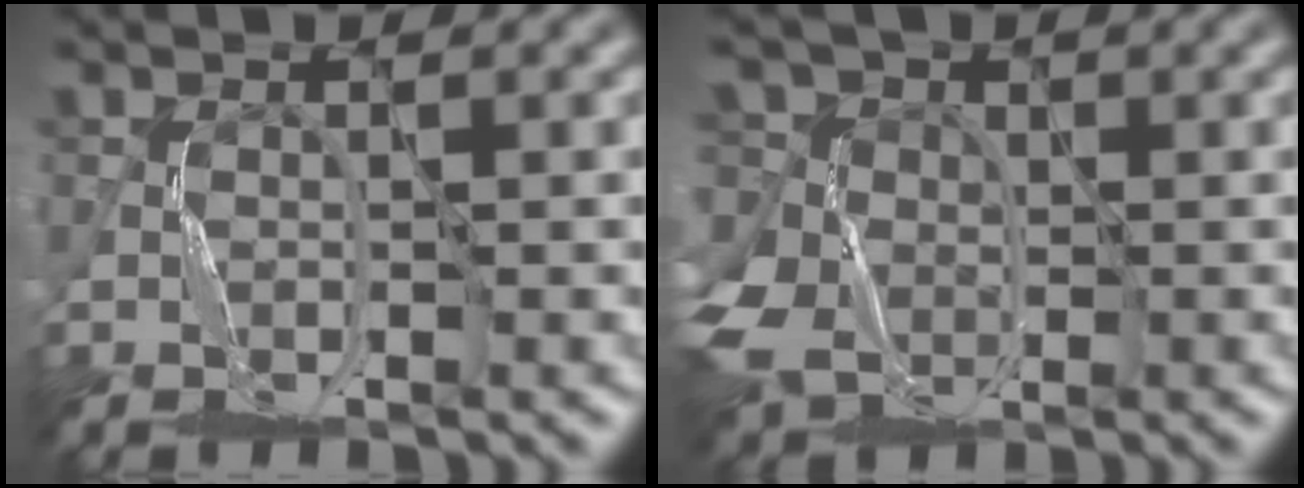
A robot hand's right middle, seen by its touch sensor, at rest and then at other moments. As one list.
[{"total": 7.5, "force": [-0.6, 6.5, 3.7], "torque": [-0.104, -0.004, -0.026]}]